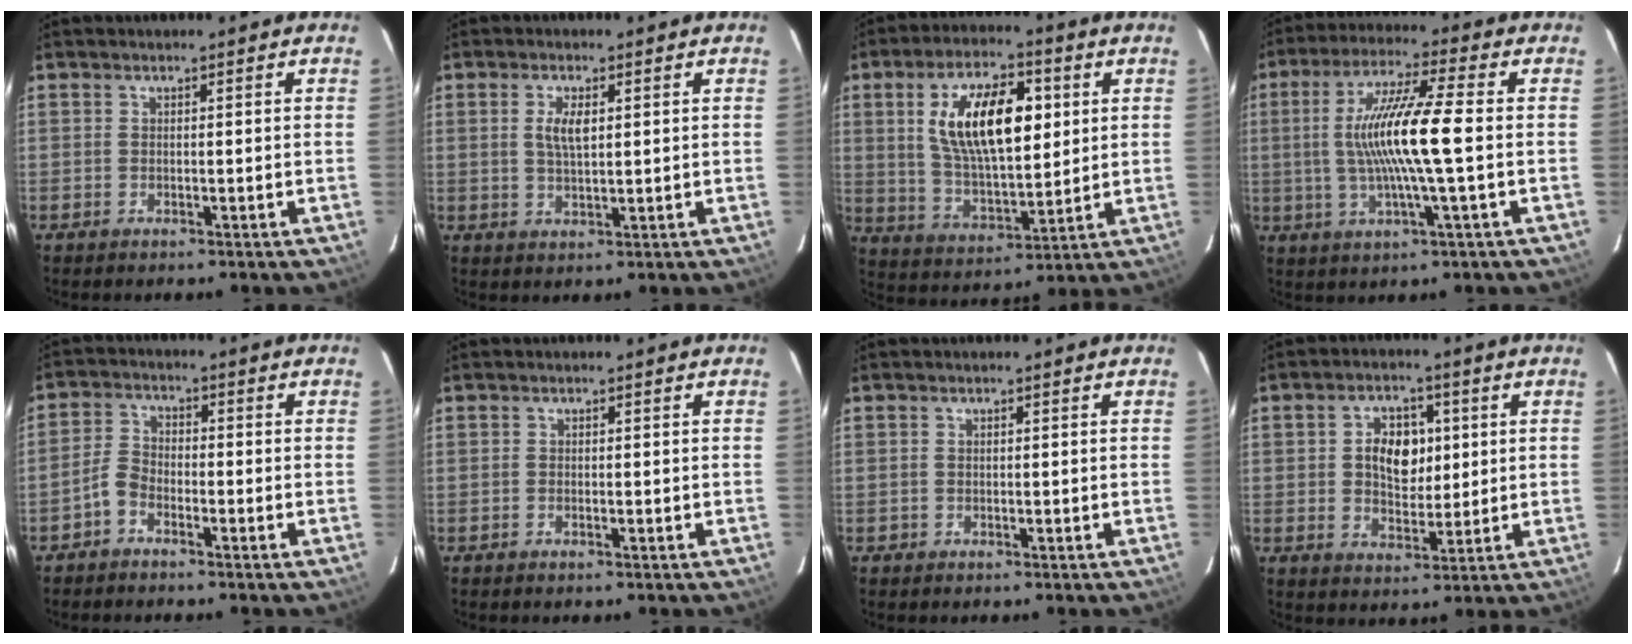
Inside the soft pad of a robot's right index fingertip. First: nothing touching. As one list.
[{"total": 3.9, "force": [1.0, 1.5, 3.4], "torque": [-0.065, 0.001, 0.018]}, {"total": 16.8, "force": [4.3, 7.5, 14.3], "torque": [-0.254, 0.015, 0.086]}, {"total": 13.3, "force": [-0.3, 0.2, 13.3], "torque": [-0.249, 0.002, -0.006]}, {"total": 3.4, "force": [-2.3, 1.9, 1.6], "torque": [-0.040, 0.014, -0.050]}, {"total": 0.0}, {"total": 0.8, "force": [-0.3, 0.8, 0.0], "torque": [0.000, 0.004, -0.002]}, {"total": 7.8, "force": [1.3, 5.4, 5.5], "torque": [-0.095, 0.014, 0.026]}]